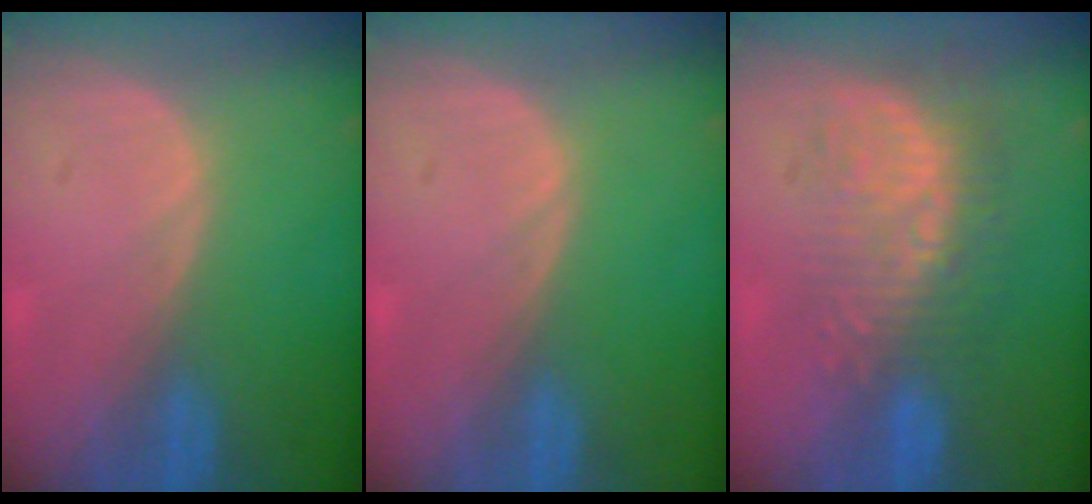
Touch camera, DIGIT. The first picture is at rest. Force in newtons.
{"total": 0.0}
{"total": 9.6, "press": 8.5, "slide": 4.4}